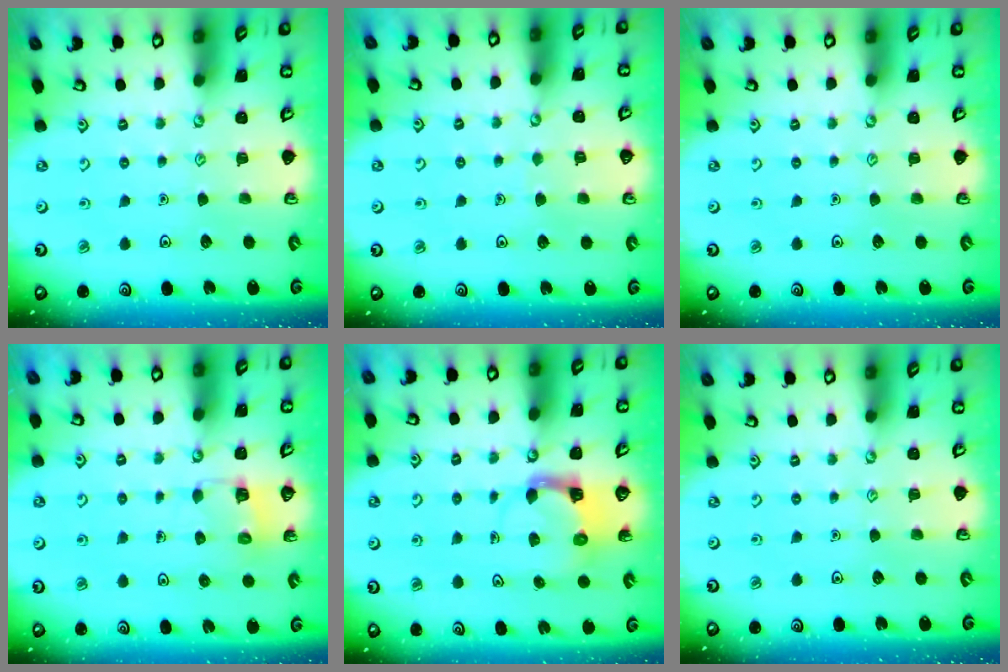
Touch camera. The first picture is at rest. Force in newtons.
{"total": 2.4, "press": 2.4, "slide": 0.2}
{"total": 0.0}
{"total": 3.7, "press": 3.7, "slide": 0.1}
{"total": 4.1, "press": 4.1, "slide": 0.3}
{"total": 0.0}